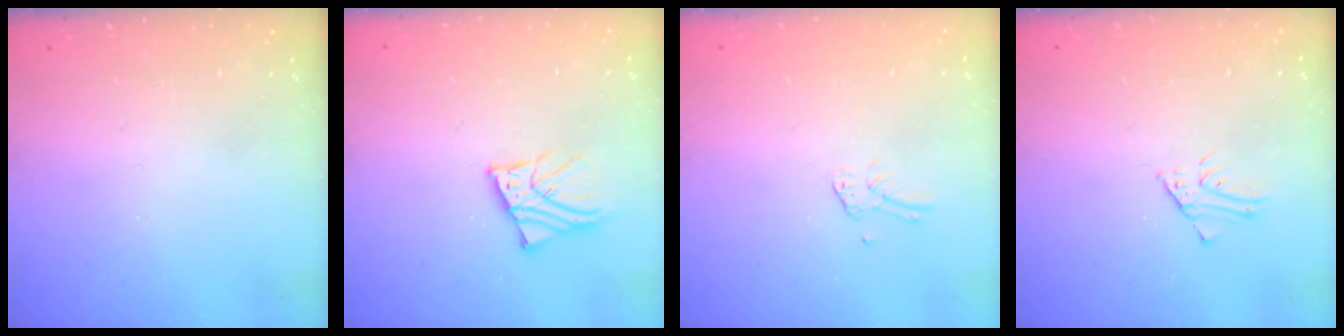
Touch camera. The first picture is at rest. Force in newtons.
{"total": 5.0, "press": 5.0, "slide": 0.7}
{"total": 1.3, "press": 1.3, "slide": 0.1}
{"total": 1.6, "press": 1.6, "slide": 0.1}